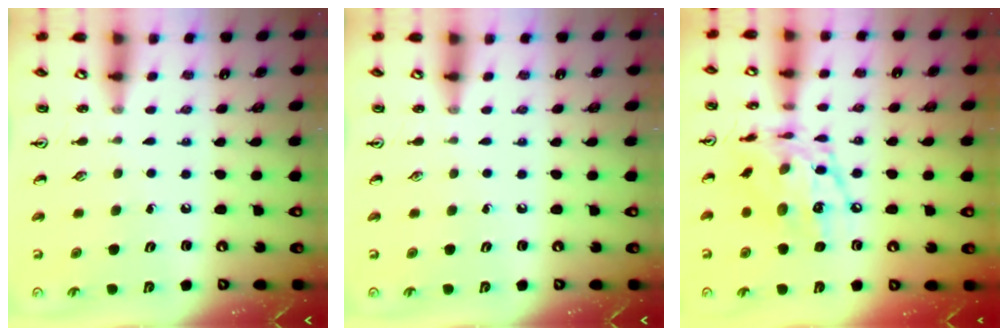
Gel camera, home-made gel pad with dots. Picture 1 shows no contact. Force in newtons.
{"total": 0.0}
{"total": 15.4, "press": 15.3, "slide": 1.5}